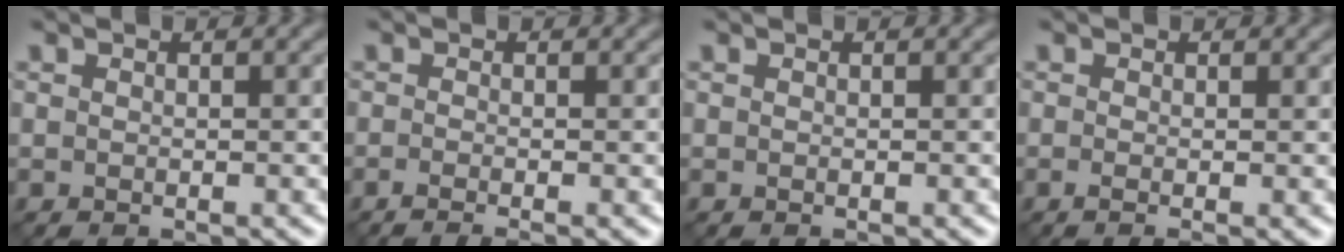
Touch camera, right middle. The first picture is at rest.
{"total": 2.3, "force": [-0.9, 0.7, 1.9], "torque": [-0.019, -0.011, -0.021]}
{"total": 0.0}
{"total": 1.6, "force": [-0.3, 0.4, 1.5], "torque": [-0.021, -0.008, -0.008]}